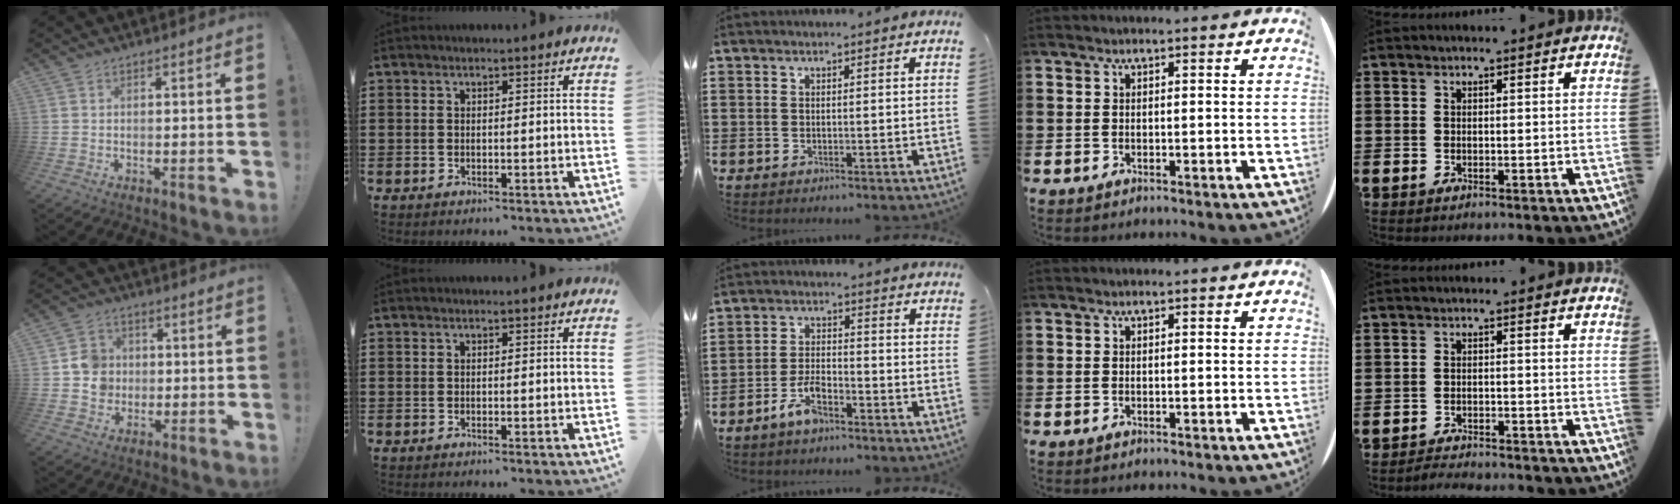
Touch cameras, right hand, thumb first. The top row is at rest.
{"thumb": {"total": 8.2, "force": [0.1, 7.9, 2.3], "torque": [-0.017, 0.004, 0.007]}, "middle": {"total": 5.1, "force": [-3.4, 1.7, 3.3], "torque": [-0.075, 0.006, -0.067]}, "little": {"total": 2.0, "force": [-2.0, 0.0, -0.2], "torque": [-0.002, 0.004, -0.044]}}